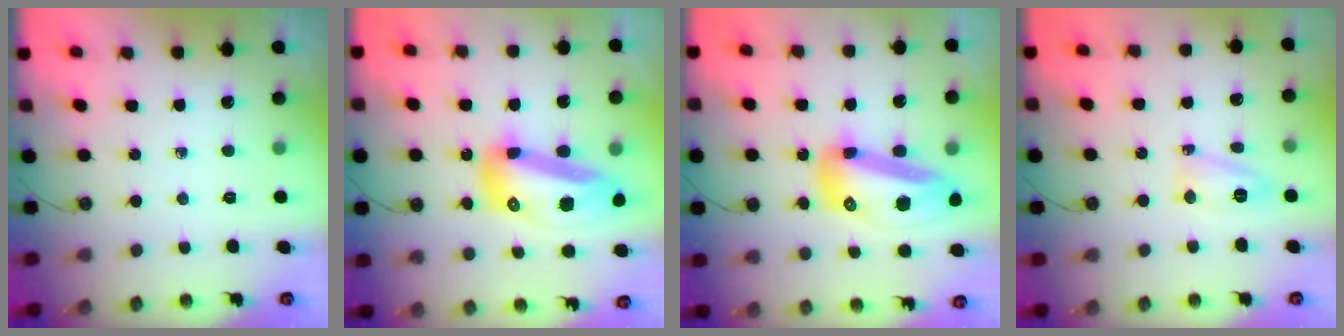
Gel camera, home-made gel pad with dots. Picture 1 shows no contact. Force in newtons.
{"total": 19.0, "press": 18.8, "slide": 2.4}
{"total": 19.3, "press": 18.9, "slide": 3.9}
{"total": 7.8, "press": 7.7, "slide": 0.6}